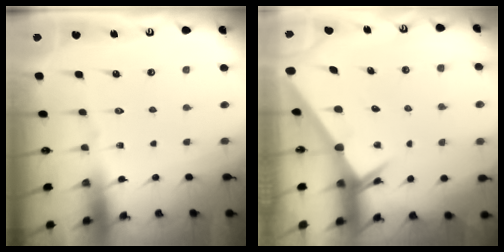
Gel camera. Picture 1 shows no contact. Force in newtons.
{"total": 3.2, "press": 3.2, "slide": 0.1}